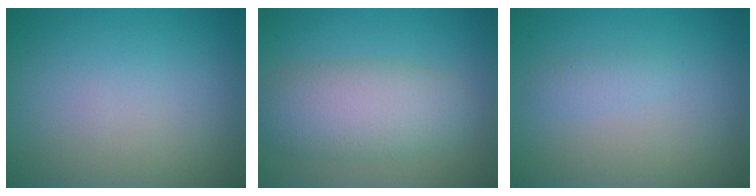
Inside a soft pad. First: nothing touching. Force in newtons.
{"total": 5.6, "press": 5.6, "slide": 0.2}
{"total": 1.0, "press": 1.0, "slide": 0.1}